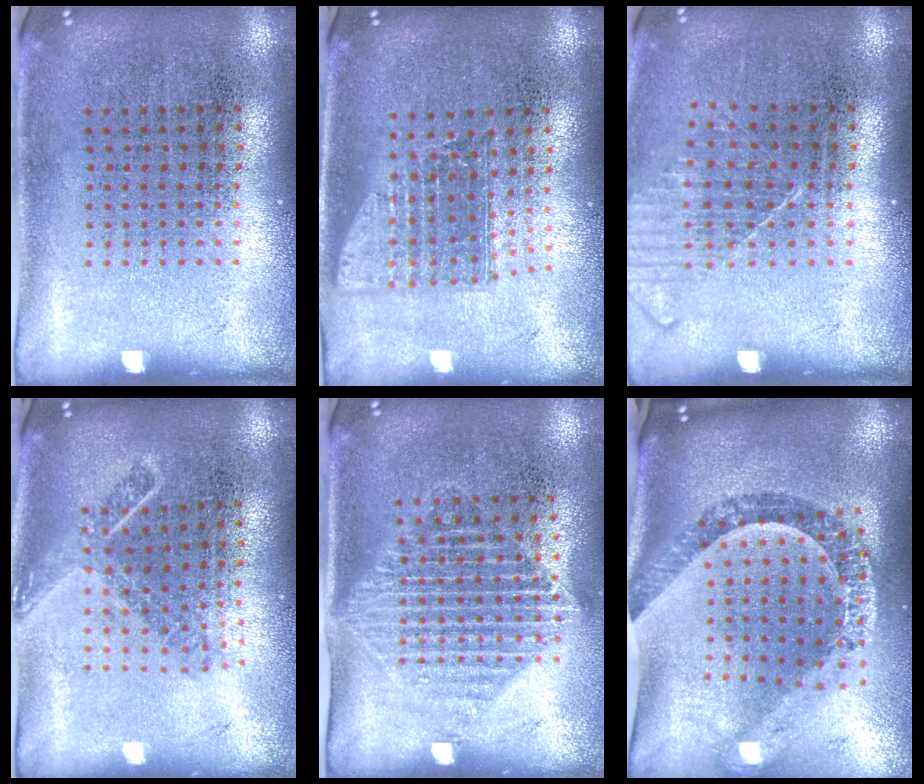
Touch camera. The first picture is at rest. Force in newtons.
{"total": 1.6, "press": 1.2, "slide": 1.0}
{"total": 1.2, "press": 1.2, "slide": 0.4}
{"total": 1.8, "press": 1.3, "slide": 1.3}
{"total": 1.5, "press": 1.3, "slide": 0.8}
{"total": 2.1, "press": 1.8, "slide": 1.2}